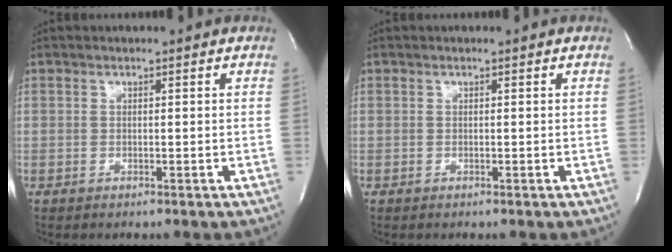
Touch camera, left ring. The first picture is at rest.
{"total": 0.0}